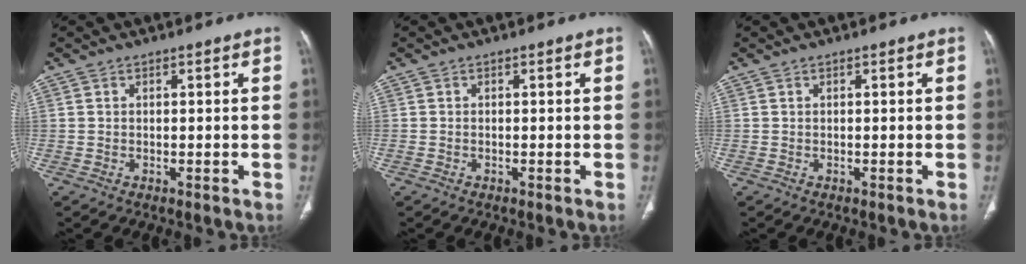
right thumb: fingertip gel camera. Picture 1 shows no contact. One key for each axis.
{"total": 0.0}
{"total": 0.0}